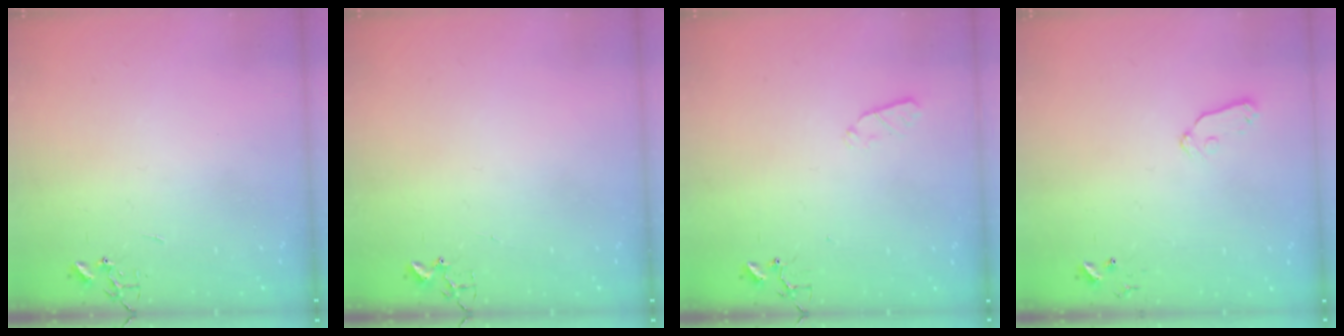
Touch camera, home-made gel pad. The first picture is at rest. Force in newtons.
{"total": 1.8, "press": 1.8, "slide": 0.2}
{"total": 3.6, "press": 3.6, "slide": 0.5}
{"total": 6.8, "press": 6.7, "slide": 0.8}